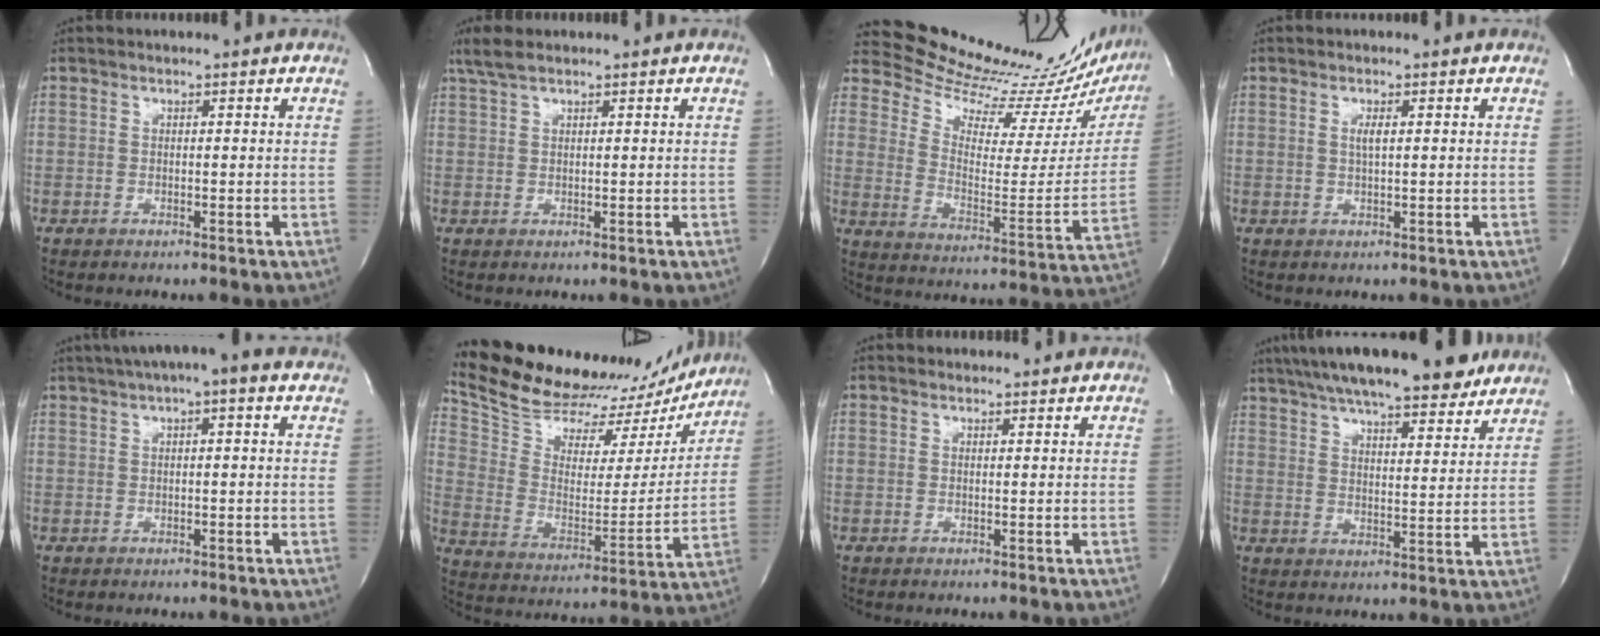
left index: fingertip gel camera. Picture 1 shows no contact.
{"total": 3.0, "force": [2.4, 0.6, 1.8], "torque": [-0.045, 0.015, 0.052]}
{"total": 23.5, "force": [22.7, 3.2, 5.2], "torque": [-0.091, -0.099, 0.298]}
{"total": 1.4, "force": [0.3, 0.1, 1.4], "torque": [-0.031, 0.000, 0.005]}
{"total": 8.2, "force": [5.5, 1.5, 6.0], "torque": [-0.095, 0.044, 0.075]}
{"total": 27.1, "force": [24.9, 7.7, 7.2], "torque": [-0.134, -0.028, 0.357]}
{"total": 1.4, "force": [1.3, 0.6, -0.1], "torque": [-0.003, 0.007, 0.016]}
{"total": 21.2, "force": [17.7, 4.2, 10.9], "torque": [-0.188, 0.031, 0.252]}